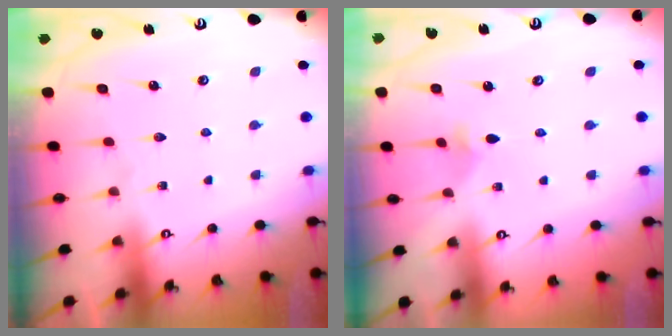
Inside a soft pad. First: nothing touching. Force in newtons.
{"total": 2.2, "press": 2.1, "slide": 0.6}